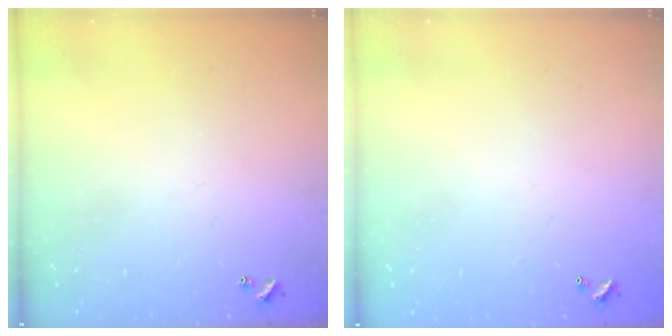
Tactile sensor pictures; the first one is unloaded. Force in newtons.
{"total": 2.9, "press": 2.9, "slide": 0.1}